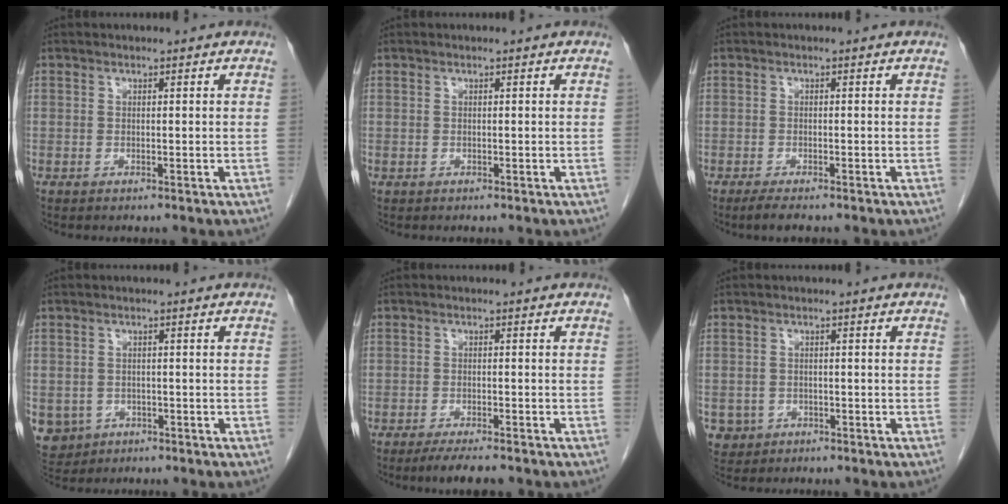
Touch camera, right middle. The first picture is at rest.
{"total": 0.0}
{"total": 2.4, "force": [-1.9, 0.5, 1.4], "torque": [-0.034, -0.008, -0.031]}
{"total": 7.6, "force": [-2.9, 6.8, 1.9], "torque": [-0.059, 0.002, -0.038]}
{"total": 4.7, "force": [-3.8, 0.6, 2.6], "torque": [-0.042, -0.009, -0.060]}
{"total": 3.4, "force": [-1.5, 3.0, 0.2], "torque": [-0.001, 0.007, -0.022]}